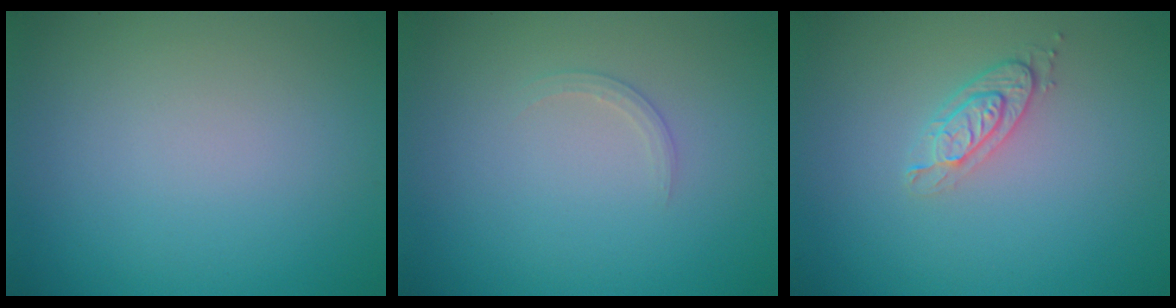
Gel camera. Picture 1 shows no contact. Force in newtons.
{"total": 1.0, "press": 1.0, "slide": 0.0}
{"total": 2.1, "press": 1.9, "slide": 0.9}